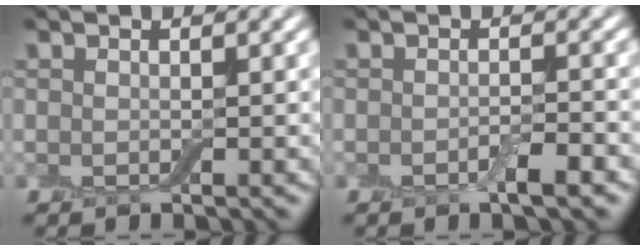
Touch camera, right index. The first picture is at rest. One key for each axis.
{"total": 1.9, "fx": -1.0, "fy": 0.4, "fz": 1.5, "tx": -0.025, "ty": 0.000, "tz": -0.017}